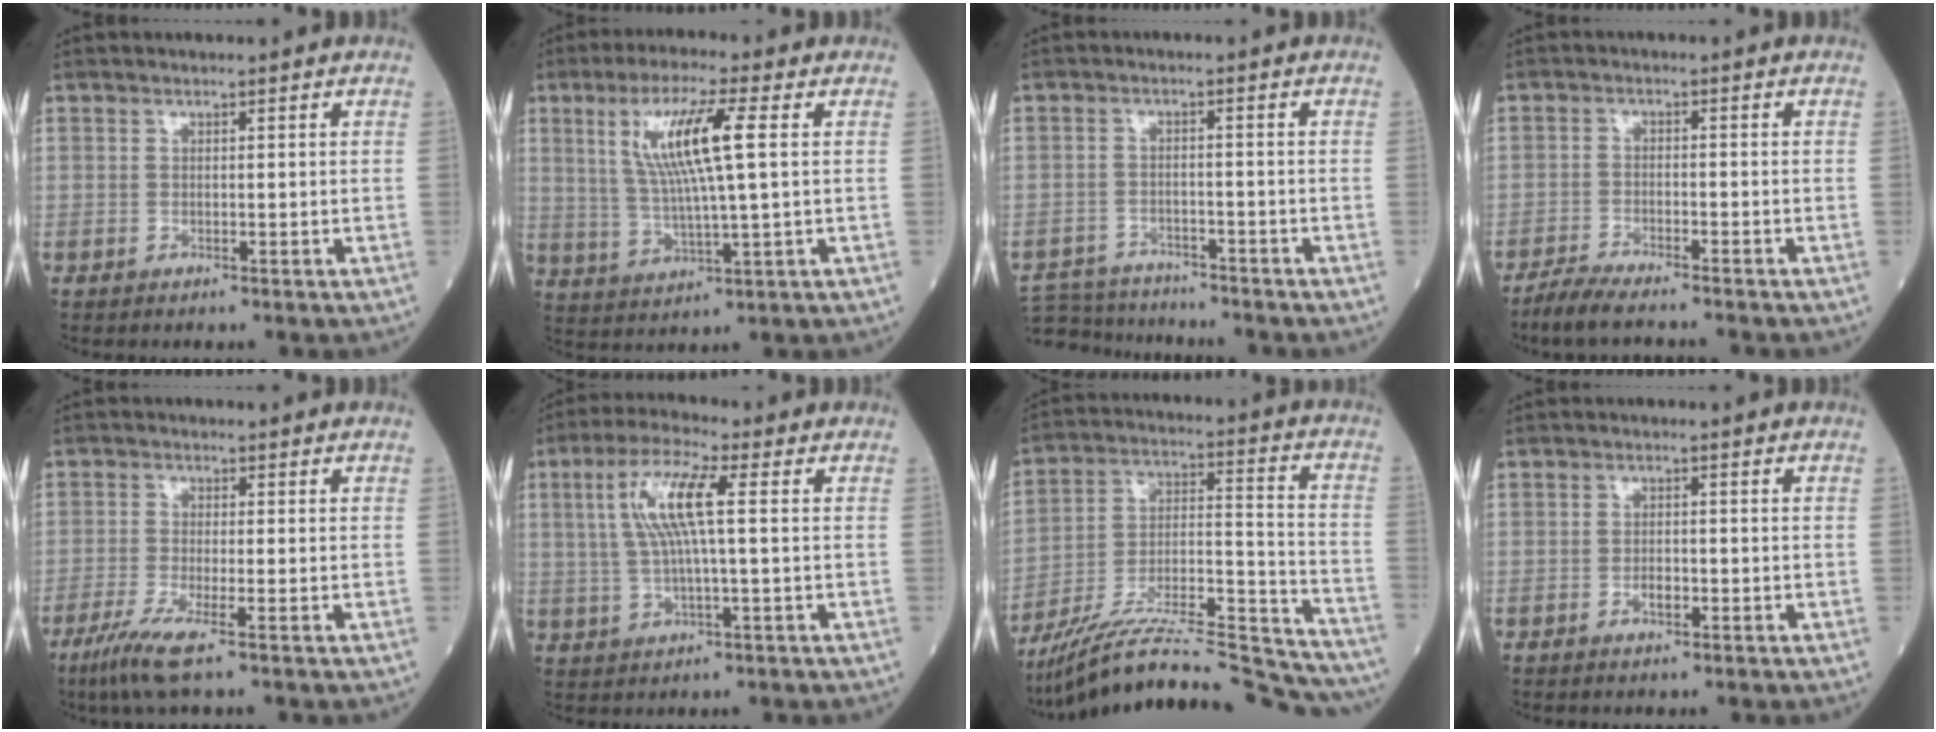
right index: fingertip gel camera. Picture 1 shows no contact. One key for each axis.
{"total": 10.9, "fx": 2.8, "fy": 0.5, "fz": 10.5, "tx": -0.210, "ty": 0.004, "tz": 0.055}
{"total": 8.8, "fx": -8.6, "fy": 1.5, "fz": 1.3, "tx": -0.024, "ty": 0.001, "tz": -0.138}
{"total": 6.9, "fx": -6.1, "fy": 0.4, "fz": 3.3, "tx": -0.056, "ty": -0.019, "tz": -0.104}
{"total": 5.8, "fx": -3.5, "fy": 0.3, "fz": 4.7, "tx": -0.097, "ty": -0.019, "tz": -0.067}
{"total": 8.9, "fx": 1.7, "fy": 0.9, "fz": 8.6, "tx": -0.181, "ty": 0.013, "tz": 0.033}
{"total": 28.6, "fx": -26.8, "fy": 1.3, "fz": 10.0, "tx": -0.127, "ty": -0.002, "tz": -0.404}
{"total": 1.9, "fx": -0.8, "fy": 0.7, "fz": 1.5, "tx": -0.025, "ty": 0.002, "tz": -0.013}